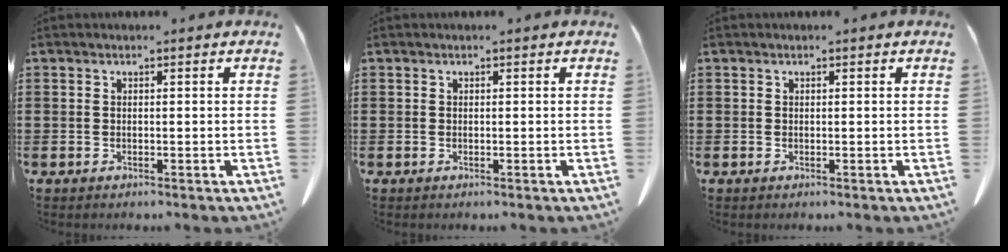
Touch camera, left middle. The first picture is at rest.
{"total": 0.0}
{"total": 0.0}